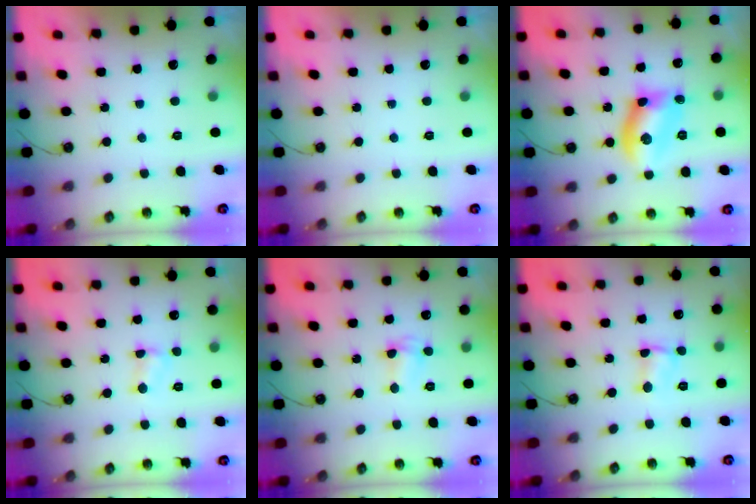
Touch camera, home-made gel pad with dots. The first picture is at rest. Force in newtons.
{"total": 0.0}
{"total": 10.6, "press": 10.6, "slide": 0.5}
{"total": 4.0, "press": 4.0, "slide": 0.4}
{"total": 2.6, "press": 2.6, "slide": 0.6}
{"total": 2.8, "press": 2.8, "slide": 0.3}